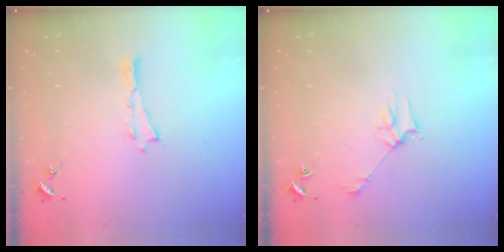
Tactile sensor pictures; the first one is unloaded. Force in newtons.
{"total": 2.8, "press": 2.8, "slide": 0.2}